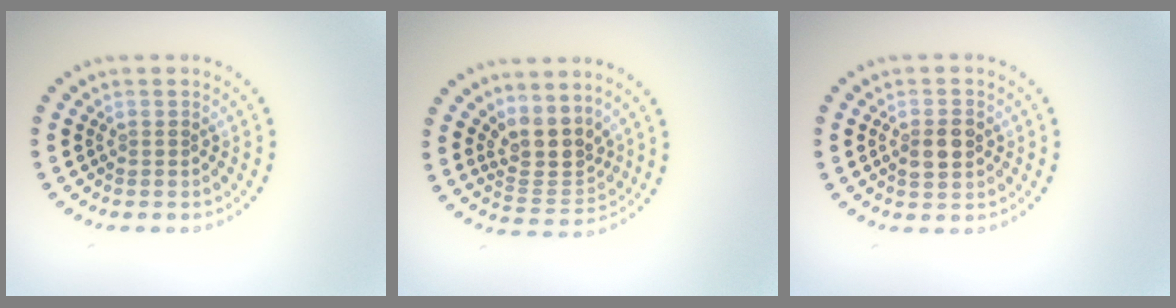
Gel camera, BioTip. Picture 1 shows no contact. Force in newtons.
{"total": 3.8, "press": 3.2, "slide": 2.1}
{"total": 2.4, "press": 2.4, "slide": 0.2}